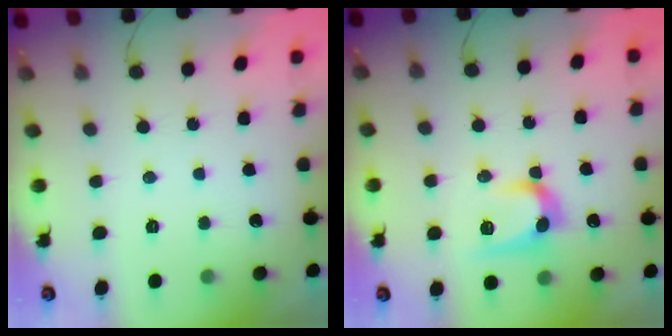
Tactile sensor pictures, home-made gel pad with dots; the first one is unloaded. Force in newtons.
{"total": 10.4, "press": 10.4, "slide": 0.4}